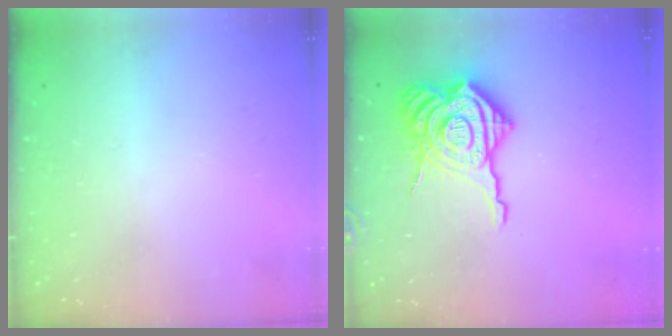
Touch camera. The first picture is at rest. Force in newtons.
{"total": 20.1, "press": 20.0, "slide": 2.1}